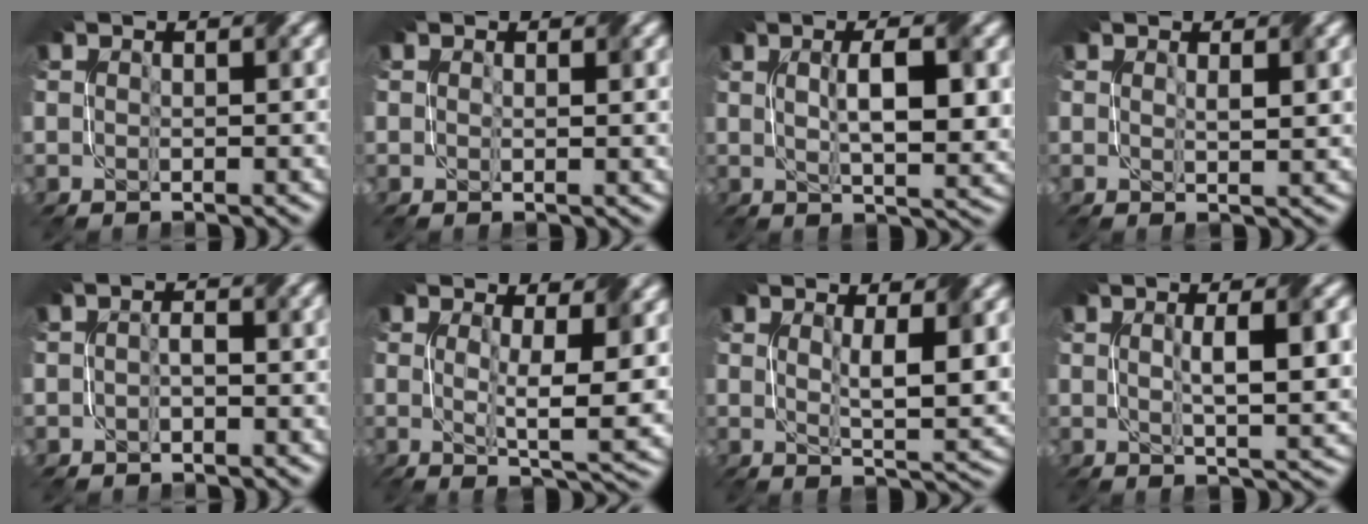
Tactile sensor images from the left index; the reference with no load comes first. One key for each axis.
{"total": 1.0, "fx": 0.3, "fy": 0.1, "fz": 0.9, "tx": -0.015, "ty": -0.001, "tz": 0.006}
{"total": 6.8, "fx": 1.1, "fy": 1.8, "fz": 6.5, "tx": -0.094, "ty": 0.004, "tz": 0.019}
{"total": 1.7, "fx": 0.7, "fy": 0.1, "fz": 1.5, "tx": -0.024, "ty": 0.000, "tz": 0.013}
{"total": 1.3, "fx": -0.6, "fy": 0.6, "fz": 1.0, "tx": -0.020, "ty": 0.002, "tz": -0.014}
{"total": 6.4, "fx": 1.1, "fy": 1.5, "fz": 6.2, "tx": -0.097, "ty": -0.013, "tz": 0.020}
{"total": 5.5, "fx": 1.3, "fy": 1.1, "fz": 5.2, "tx": -0.086, "ty": -0.009, "tz": 0.026}
{"total": 6.3, "fx": 1.0, "fy": 1.5, "fz": 6.0, "tx": -0.085, "ty": 0.005, "tz": 0.018}